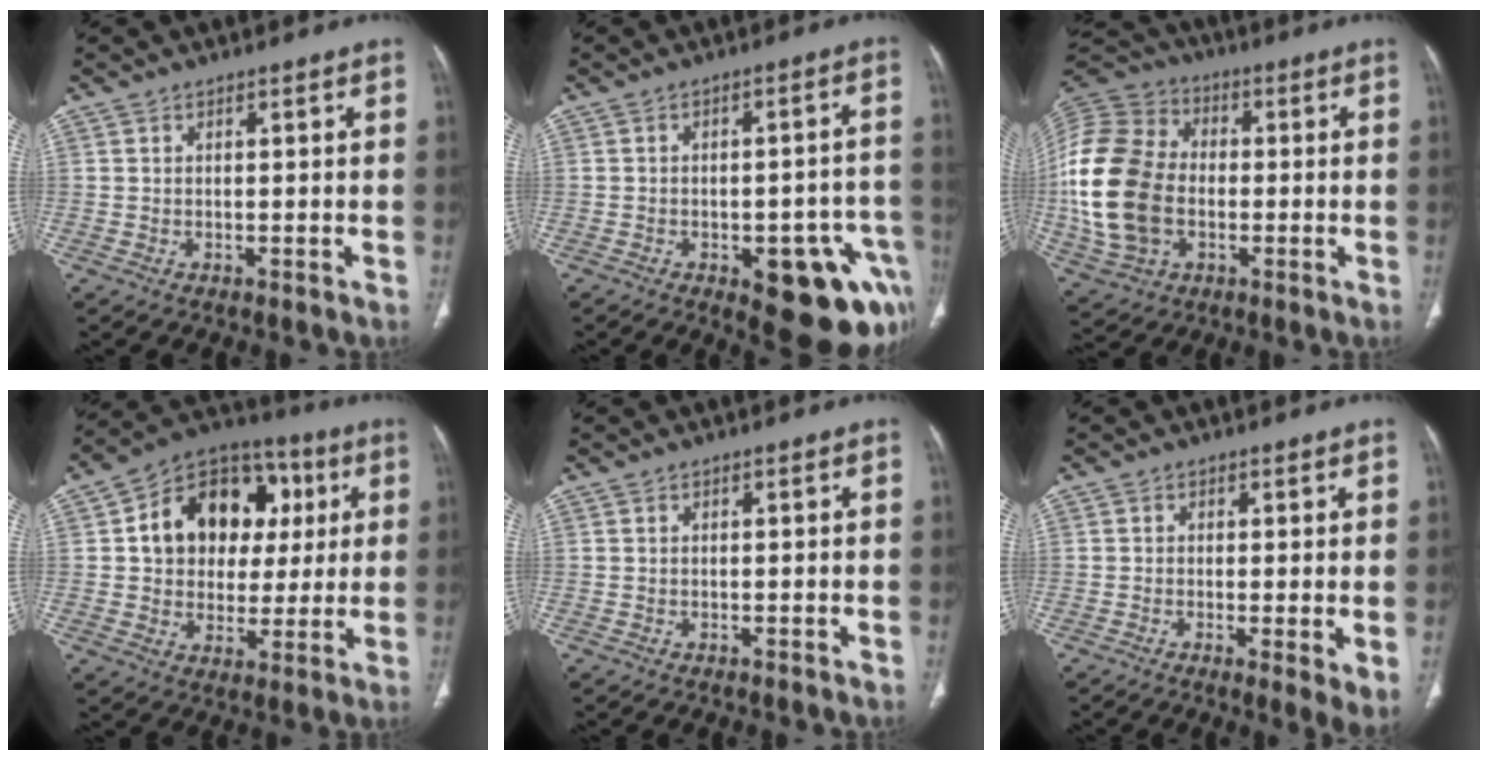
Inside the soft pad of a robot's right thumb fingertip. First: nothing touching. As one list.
[{"total": 16.7, "force": [-7.3, 7.2, 13.2], "torque": [-0.091, 0.038, -0.074]}, {"total": 21.9, "force": [-2.1, 15.7, 15.1], "torque": [-0.323, 0.016, -0.036]}, {"total": 18.5, "force": [3.9, 14.3, 11.1], "torque": [-0.121, 0.021, 0.060]}, {"total": 0.0}, {"total": 4.4, "force": [-0.4, 1.0, 4.2], "torque": [-0.072, -0.016, -0.012]}]